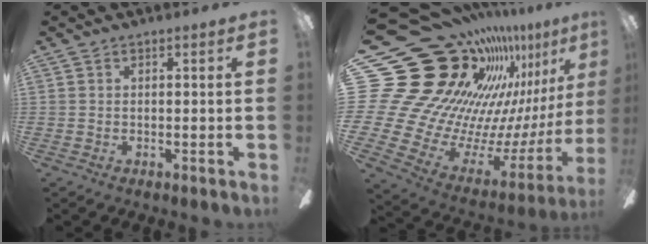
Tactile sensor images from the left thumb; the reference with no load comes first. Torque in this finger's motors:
{"motor_torque": [0.83, 0.99, 0.03, -0.47, -0.25]}